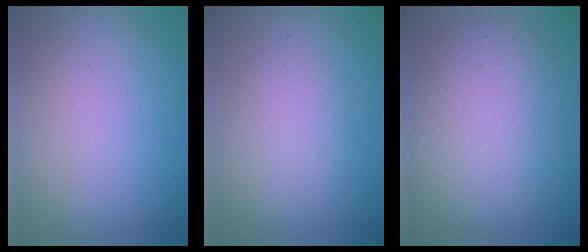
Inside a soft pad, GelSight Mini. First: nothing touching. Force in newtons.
{"total": 1.8, "press": 1.8, "slide": 0.1}
{"total": 5.8, "press": 5.8, "slide": 0.4}